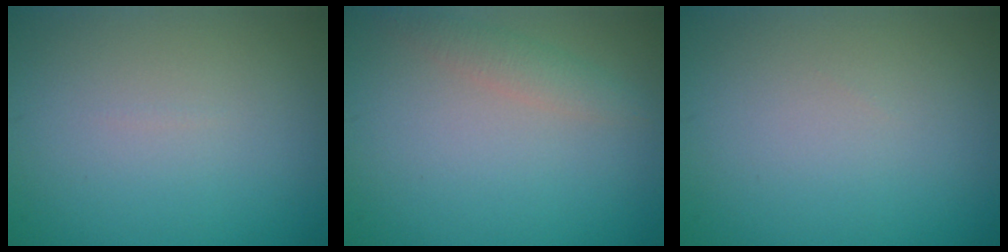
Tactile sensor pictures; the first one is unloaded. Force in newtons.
{"total": 1.7, "press": 1.7, "slide": 0.1}
{"total": 0.0}